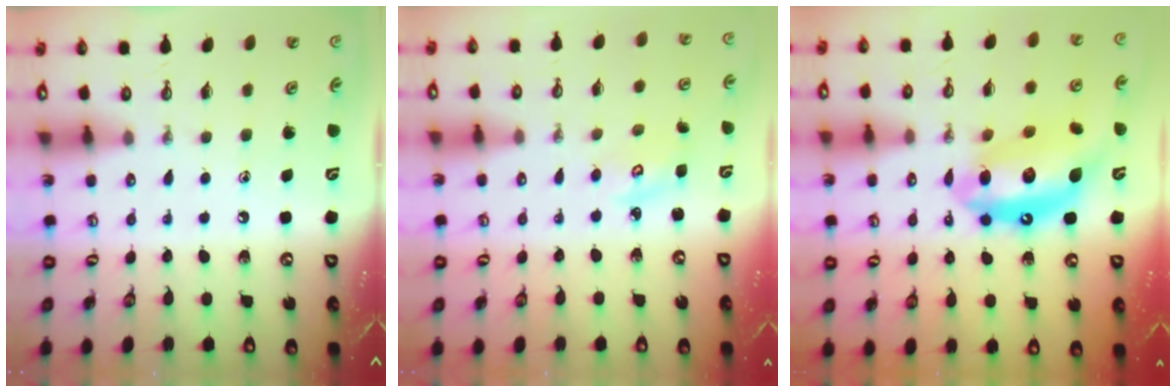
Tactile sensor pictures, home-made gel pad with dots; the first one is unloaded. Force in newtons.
{"total": 3.5, "press": 3.5, "slide": 0.4}
{"total": 15.9, "press": 15.8, "slide": 1.3}